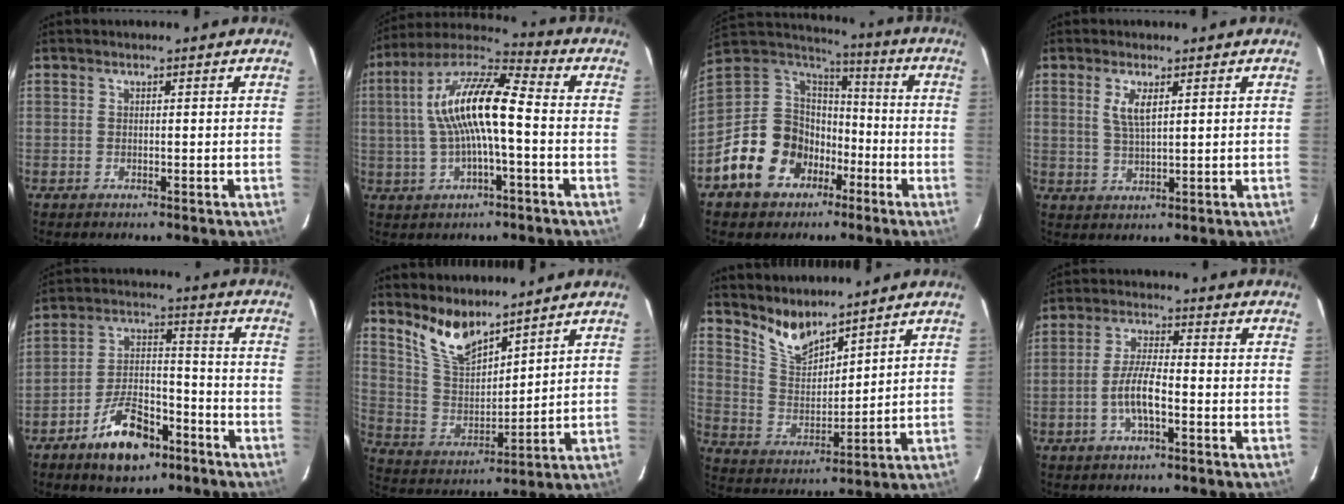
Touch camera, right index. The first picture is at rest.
{"total": 15.1, "force": [0.2, 4.0, 14.6], "torque": [-0.275, 0.022, -0.004]}
{"total": 17.9, "force": [-8.3, 14.0, 7.5], "torque": [-0.195, 0.027, -0.125]}
{"total": 4.1, "force": [1.6, 1.1, 3.6], "torque": [-0.070, -0.002, 0.032]}
{"total": 12.4, "force": [-7.8, 6.0, 7.6], "torque": [-0.150, 0.017, -0.124]}
{"total": 10.1, "force": [8.1, 3.3, 5.1], "torque": [-0.103, -0.003, 0.166]}
{"total": 8.3, "force": [7.2, 2.4, 3.4], "torque": [-0.064, -0.007, 0.146]}
{"total": 6.2, "force": [-2.3, 1.5, 5.5], "torque": [-0.111, 0.003, -0.044]}